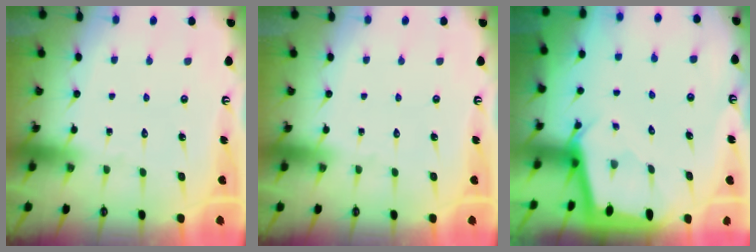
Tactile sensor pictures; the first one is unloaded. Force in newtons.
{"total": 0.0}
{"total": 2.3, "press": 2.3, "slide": 0.1}